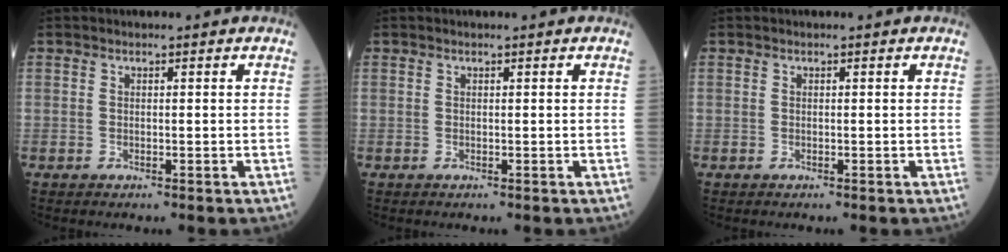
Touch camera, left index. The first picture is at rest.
{"total": 0.0}
{"total": 0.0}